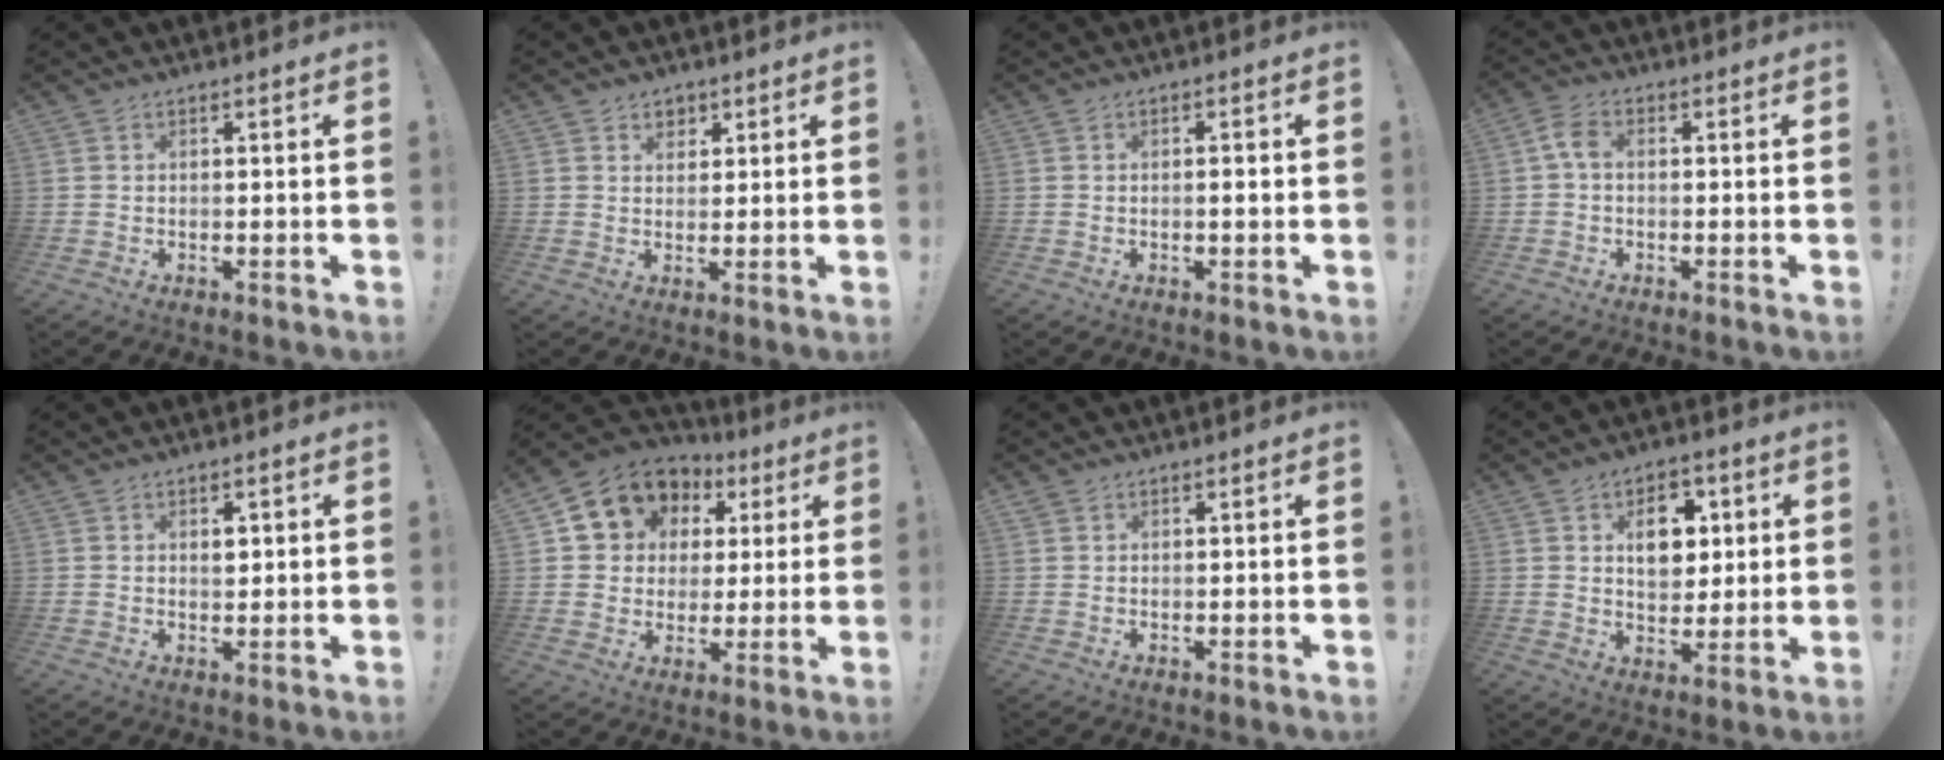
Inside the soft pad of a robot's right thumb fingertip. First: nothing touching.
{"total": 3.7, "force": [2.0, 3.0, 0.9], "torque": [0.000, -0.011, 0.033]}
{"total": 1.5, "force": [-0.4, 0.2, 1.5], "torque": [-0.018, 0.000, -0.010]}
{"total": 4.3, "force": [0.3, 2.6, 3.4], "torque": [-0.069, 0.009, 0.006]}
{"total": 2.4, "force": [0.9, 1.7, 1.3], "torque": [-0.007, -0.005, 0.010]}
{"total": 12.1, "force": [5.6, 10.0, 4.1], "torque": [-0.069, -0.030, 0.116]}
{"total": 0.8, "force": [0.6, 0.5, 0.1], "torque": [0.003, -0.002, 0.011]}
{"total": 10.4, "force": [3.6, 7.7, 6.1], "torque": [-0.080, -0.004, 0.066]}